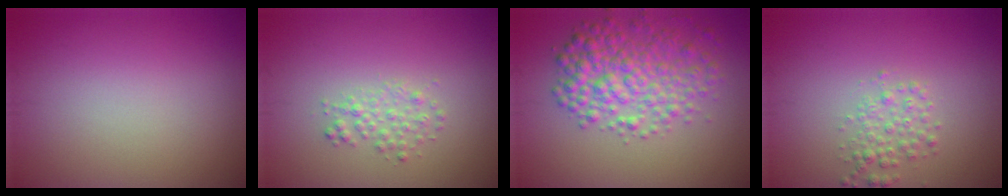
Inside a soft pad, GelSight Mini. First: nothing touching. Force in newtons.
{"total": 1.6, "press": 1.6, "slide": 0.1}
{"total": 5.8, "press": 5.8, "slide": 0.2}
{"total": 2.1, "press": 2.1, "slide": 0.0}